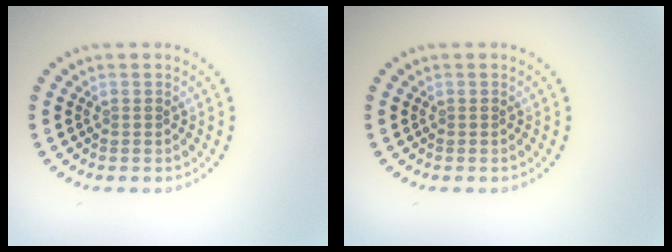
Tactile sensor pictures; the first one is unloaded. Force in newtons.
{"total": 0.0}